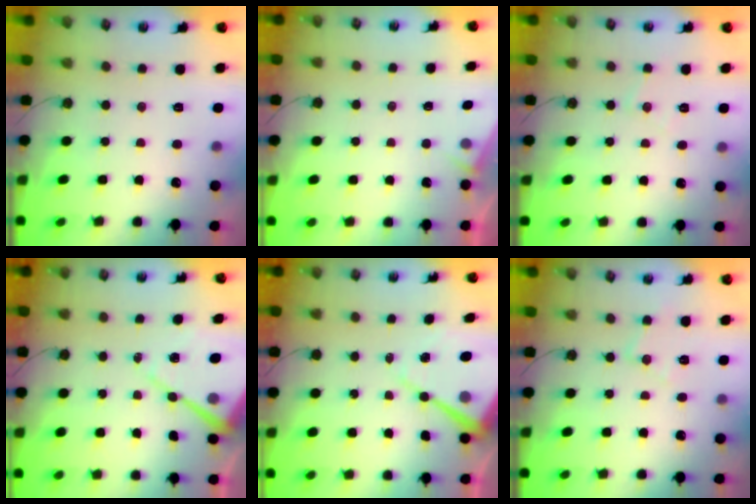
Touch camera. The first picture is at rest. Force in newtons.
{"total": 2.6, "press": 2.6, "slide": 0.4}
{"total": 5.6, "press": 5.6, "slide": 0.5}
{"total": 13.0, "press": 12.9, "slide": 1.3}
{"total": 12.4, "press": 12.3, "slide": 1.2}
{"total": 8.0, "press": 8.0, "slide": 0.6}